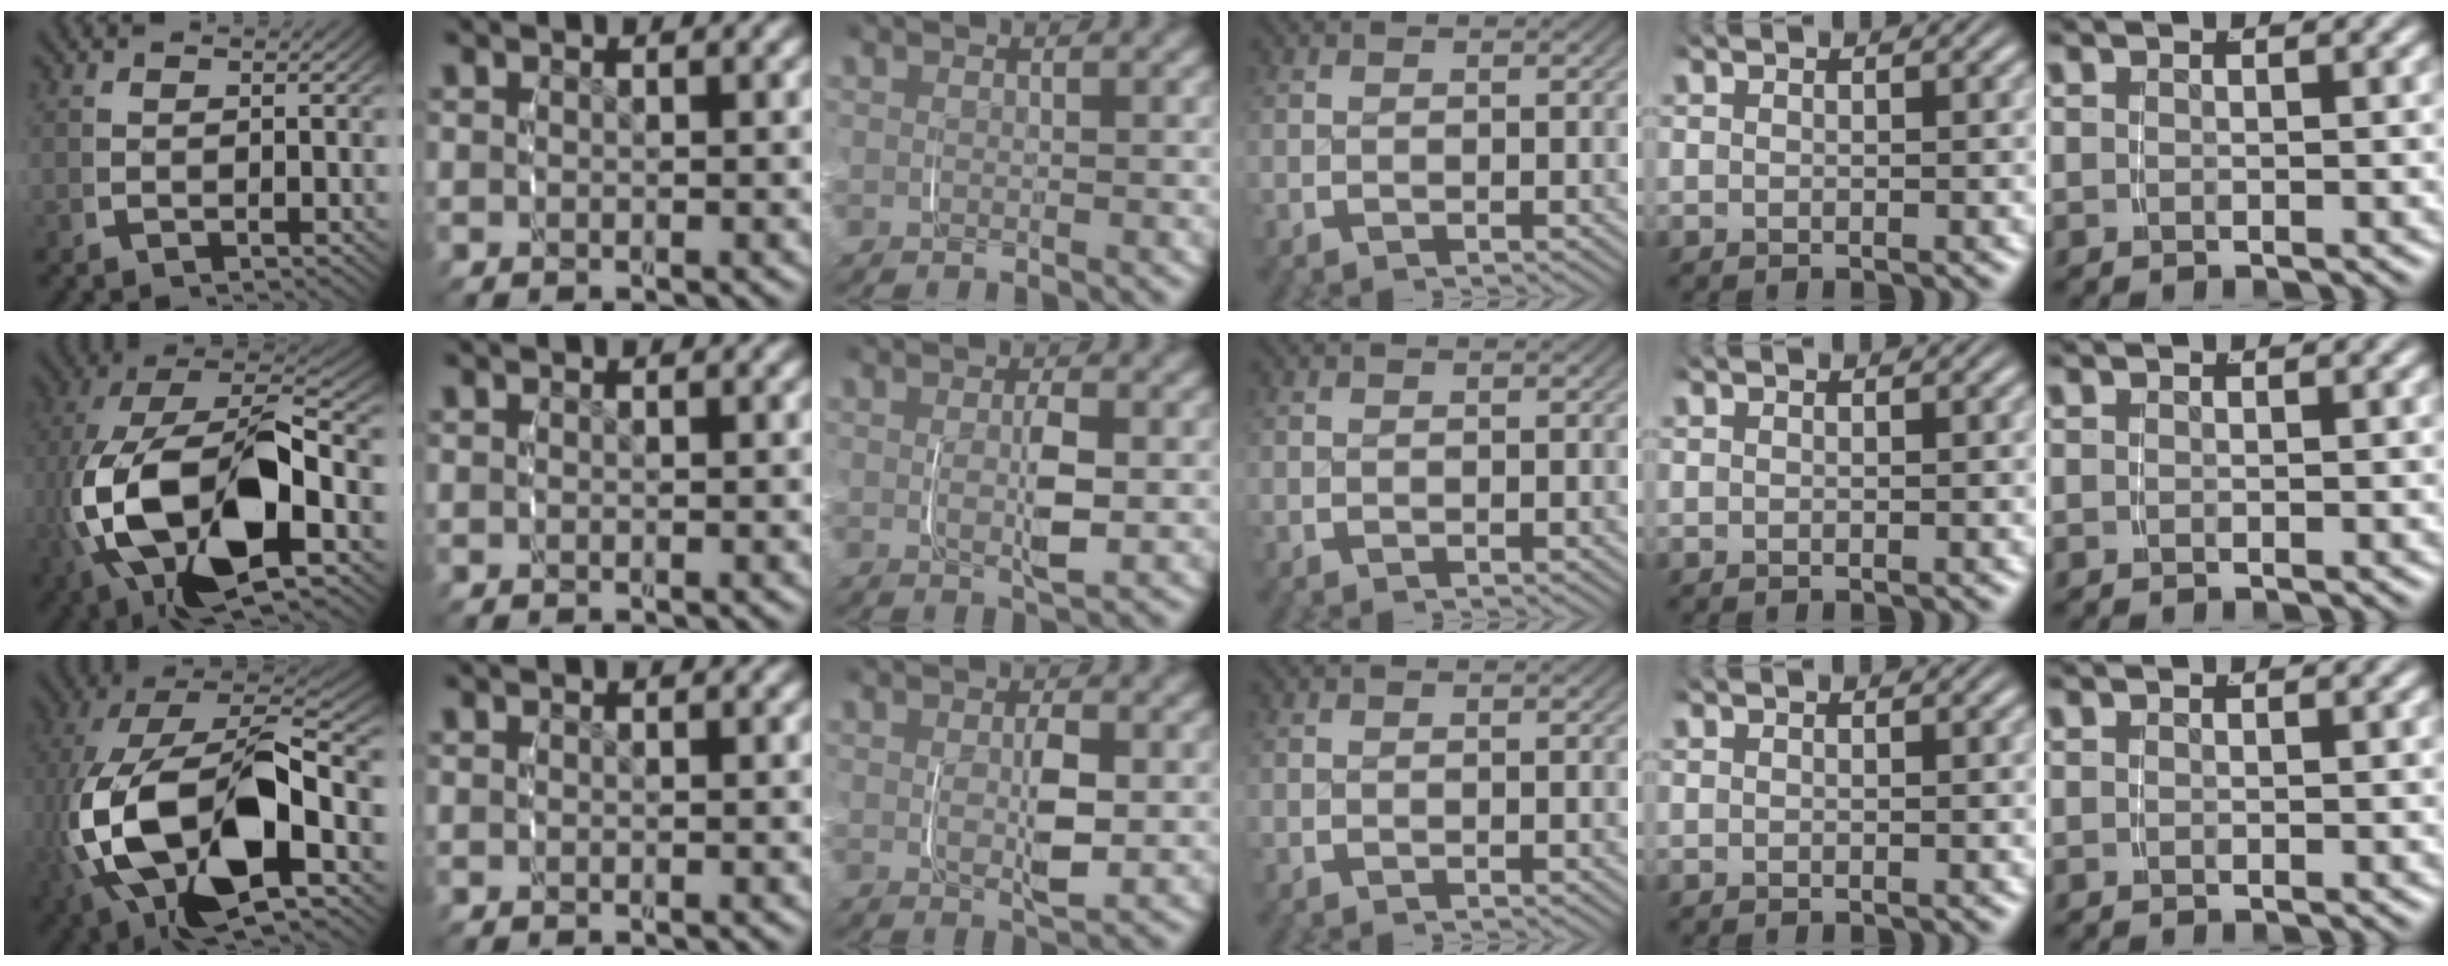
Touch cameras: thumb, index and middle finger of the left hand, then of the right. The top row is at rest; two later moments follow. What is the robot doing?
{"motion": "grasp_and_lifting", "object": "jar lid"}